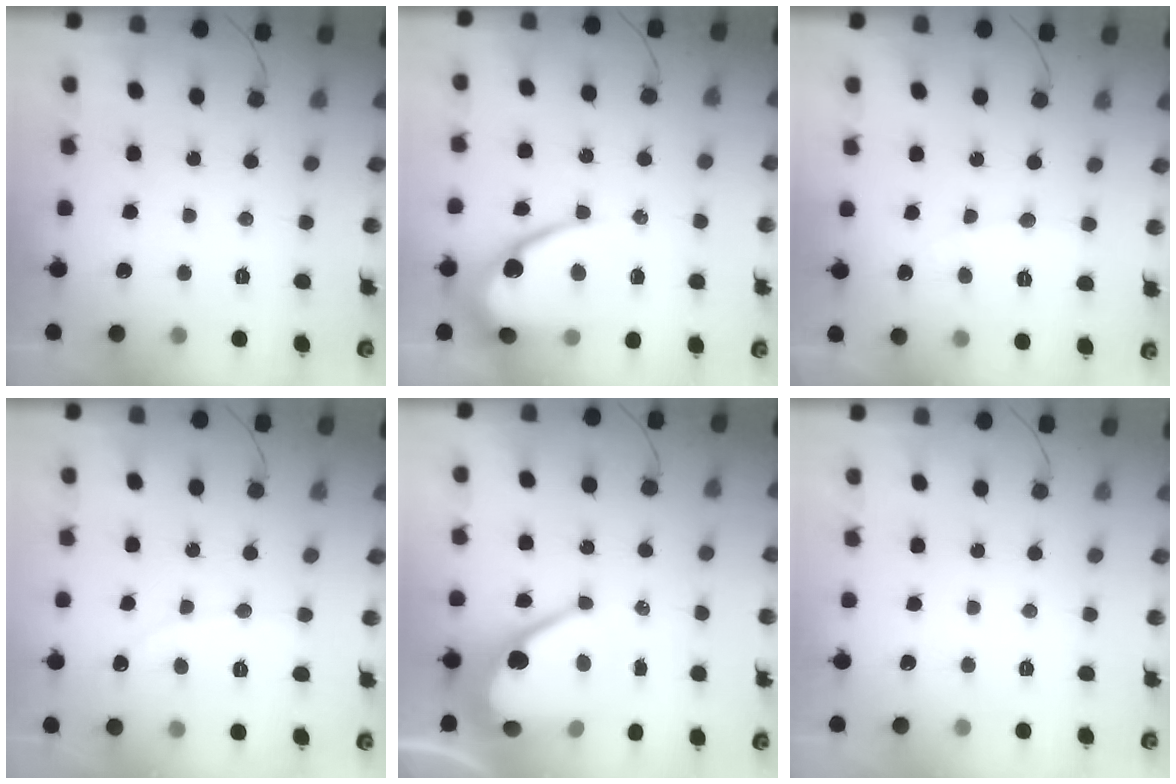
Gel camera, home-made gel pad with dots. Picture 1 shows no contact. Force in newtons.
{"total": 10.8, "press": 10.8, "slide": 0.9}
{"total": 4.0, "press": 4.0, "slide": 0.2}
{"total": 1.9, "press": 1.8, "slide": 0.2}
{"total": 13.0, "press": 13.0, "slide": 1.3}
{"total": 0.0}